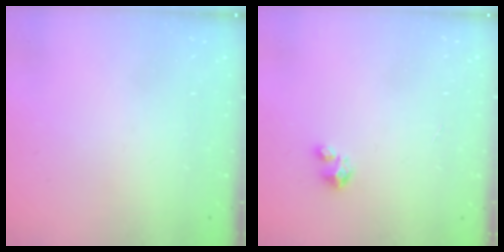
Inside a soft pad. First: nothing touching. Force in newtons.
{"total": 1.7, "press": 1.7, "slide": 0.1}